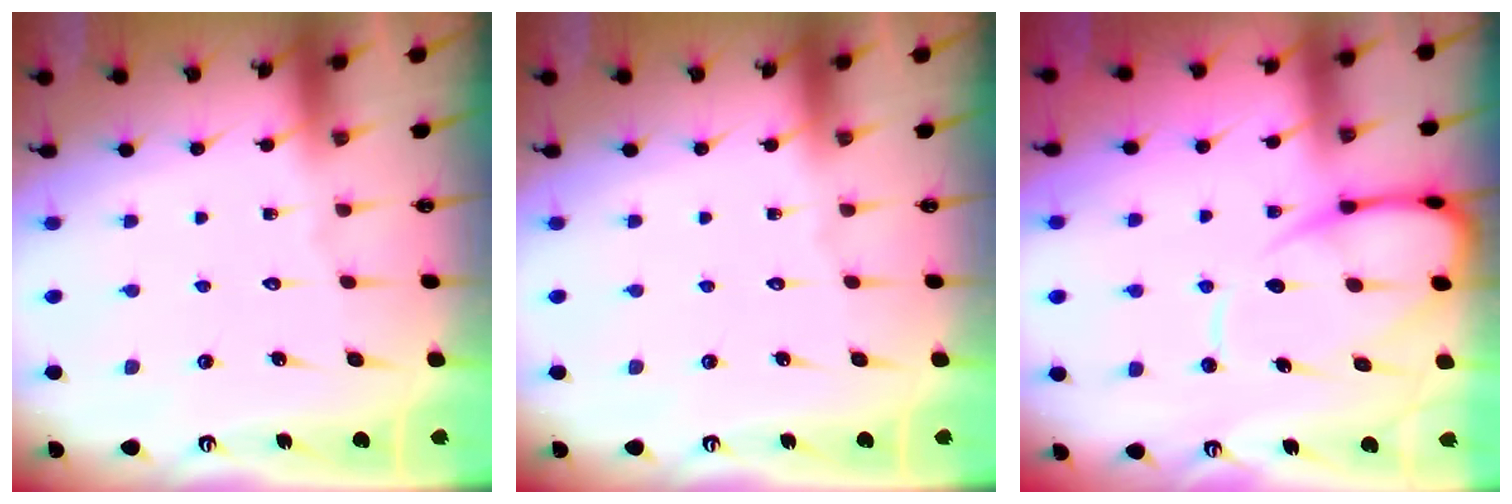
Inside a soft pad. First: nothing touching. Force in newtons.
{"total": 0.0}
{"total": 10.2, "press": 10.1, "slide": 1.3}